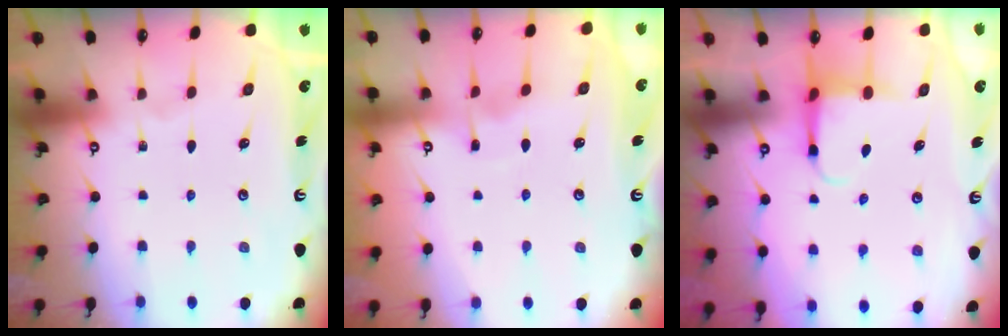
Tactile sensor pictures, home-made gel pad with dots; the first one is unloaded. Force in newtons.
{"total": 2.8, "press": 2.8, "slide": 0.4}
{"total": 4.3, "press": 4.3, "slide": 0.5}